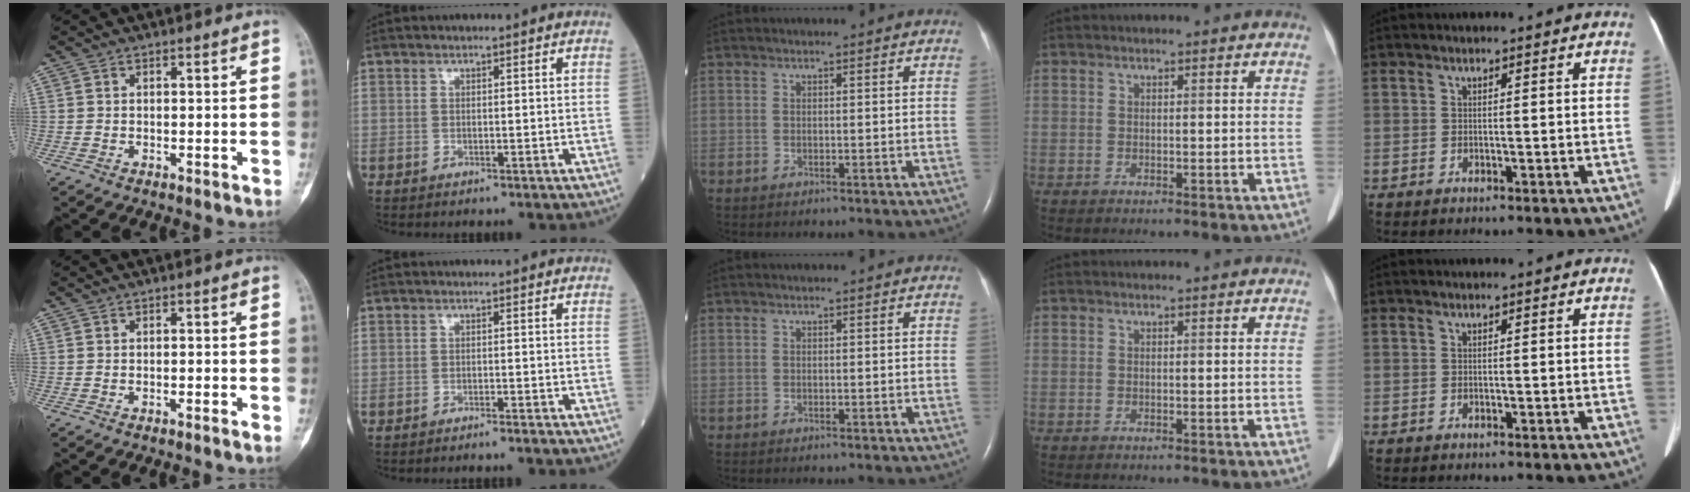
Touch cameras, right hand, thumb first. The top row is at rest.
{"thumb": {"total": 0.7, "force": [-0.4, 0.0, 0.6], "torque": [-0.013, 0.004, -0.005]}, "index": {"total": 2.1, "force": [-1.9, -0.3, 0.9], "torque": [-0.013, 0.002, -0.023]}}